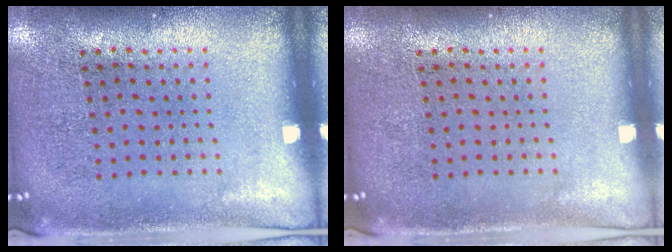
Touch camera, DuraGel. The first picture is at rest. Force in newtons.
{"total": 0.0}